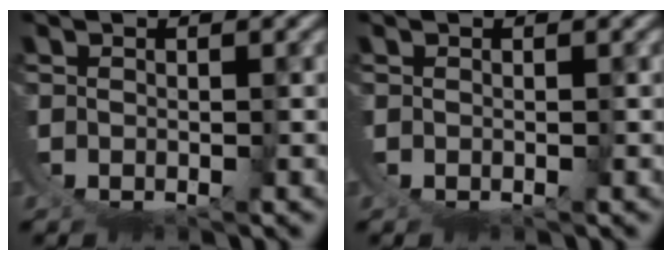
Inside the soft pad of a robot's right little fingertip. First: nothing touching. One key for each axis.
{"total": 0.0}